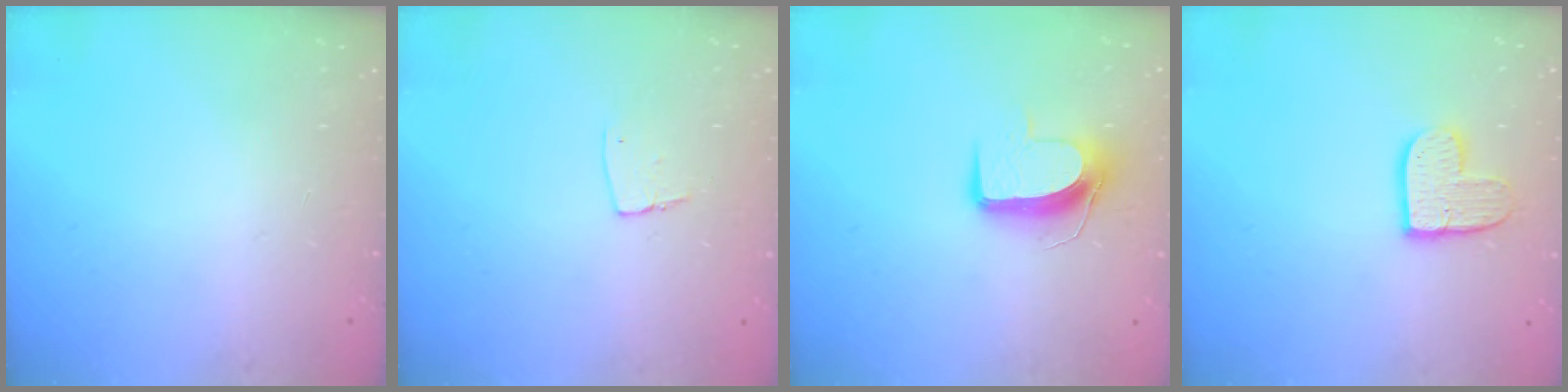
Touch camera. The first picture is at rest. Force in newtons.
{"total": 4.9, "press": 4.8, "slide": 0.3}
{"total": 9.8, "press": 9.8, "slide": 0.3}
{"total": 10.3, "press": 10.2, "slide": 0.9}